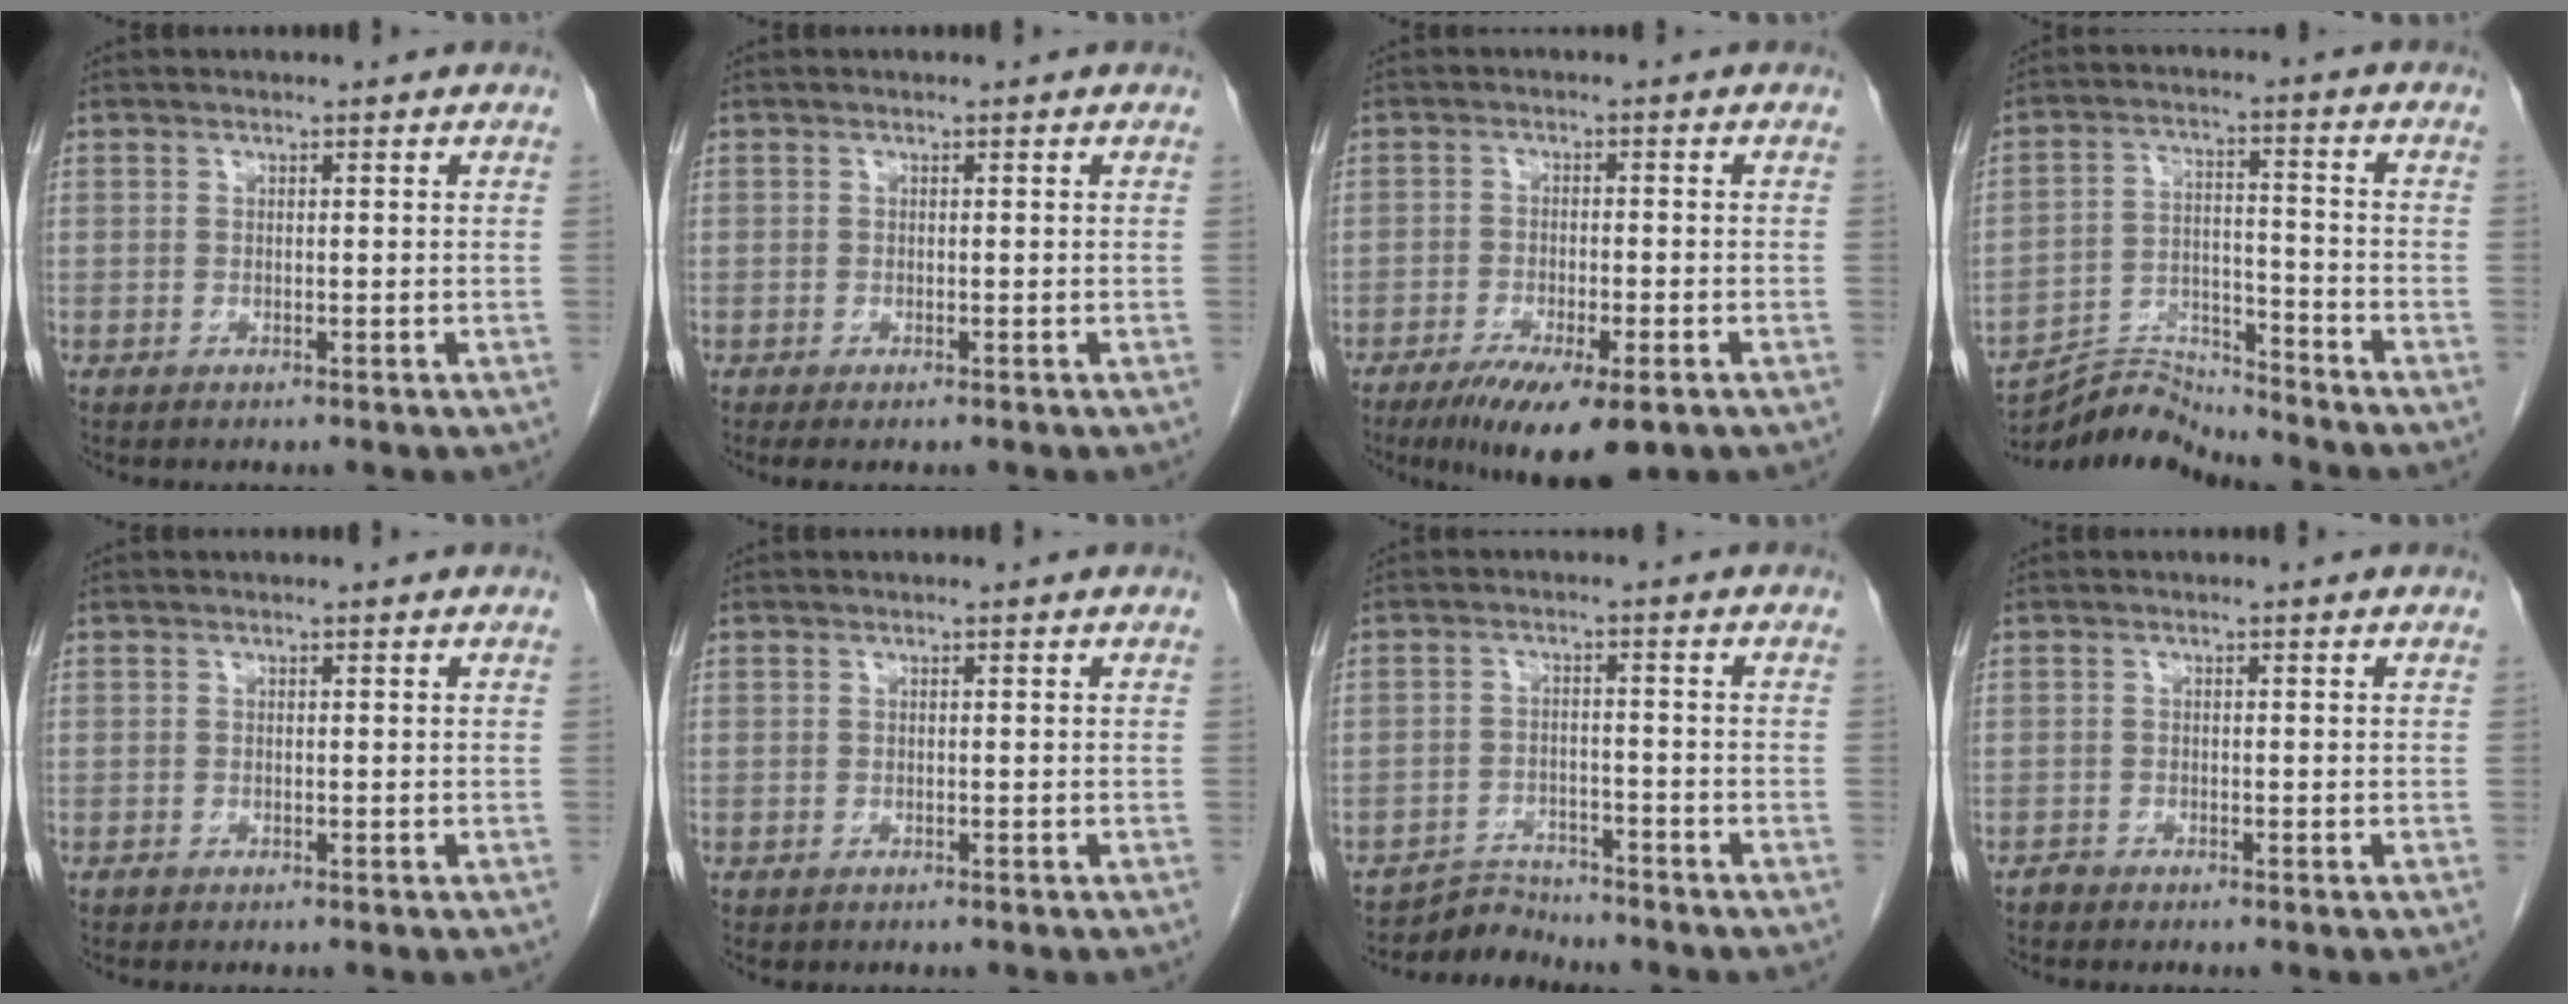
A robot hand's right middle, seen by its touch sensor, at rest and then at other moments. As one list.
[{"total": 1.2, "force": [-0.9, 0.3, 0.7], "torque": [-0.008, -0.004, -0.012]}, {"total": 10.0, "force": [-6.3, 2.2, 7.4], "torque": [-0.115, -0.020, -0.096]}, {"total": 8.7, "force": [-8.6, -0.6, -0.8], "torque": [0.012, 0.020, -0.158]}, {"total": 0.0}, {"total": 0.0}, {"total": 4.0, "force": [-3.8, 0.6, -1.2], "torque": [0.024, -0.001, -0.064]}, {"total": 0.7, "force": [-0.6, 0.2, -0.1], "torque": [0.000, 0.001, -0.016]}]